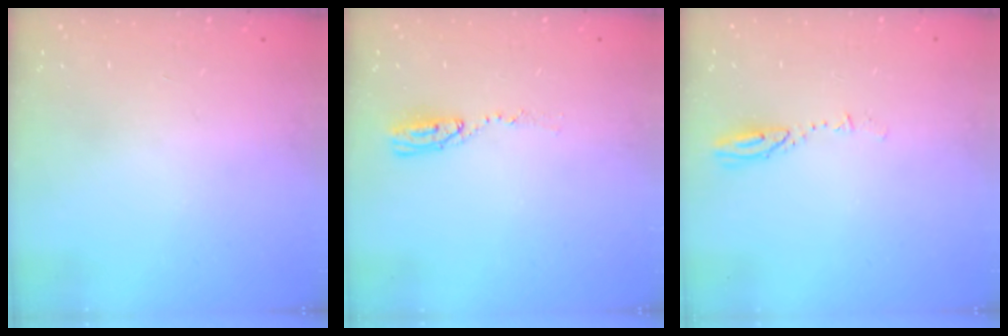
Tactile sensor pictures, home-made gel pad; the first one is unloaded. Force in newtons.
{"total": 4.8, "press": 4.7, "slide": 0.4}
{"total": 3.5, "press": 3.4, "slide": 0.3}